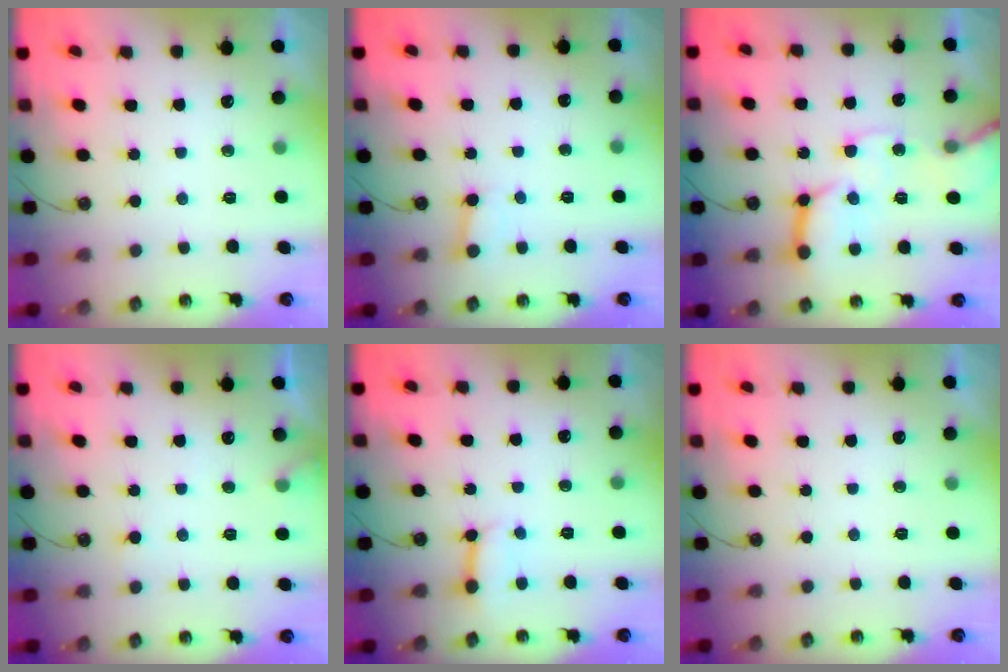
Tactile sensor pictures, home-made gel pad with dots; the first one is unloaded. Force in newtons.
{"total": 2.6, "press": 2.6, "slide": 0.3}
{"total": 16.6, "press": 16.4, "slide": 2.1}
{"total": 6.3, "press": 6.3, "slide": 0.3}
{"total": 5.7, "press": 5.7, "slide": 0.7}
{"total": 0.0}